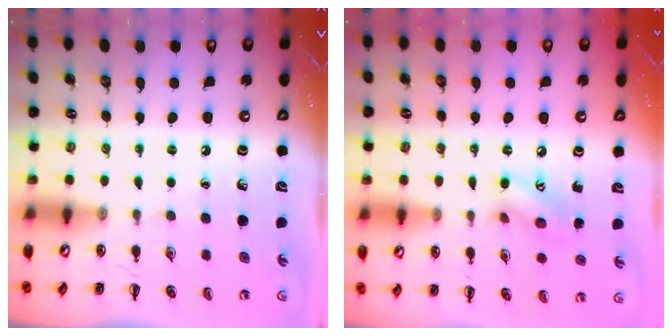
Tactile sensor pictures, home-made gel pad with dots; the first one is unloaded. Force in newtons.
{"total": 9.2, "press": 9.2, "slide": 0.4}